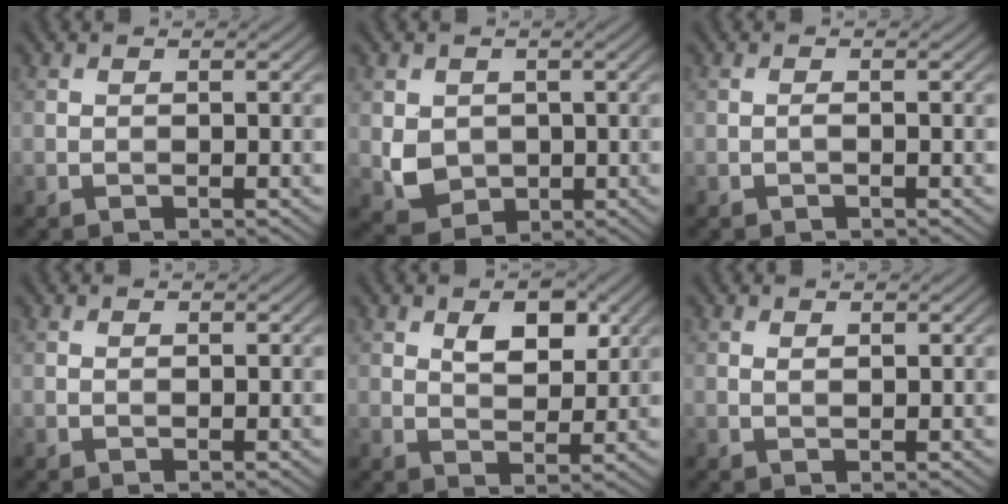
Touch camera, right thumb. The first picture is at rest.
{"total": 4.3, "force": [0.3, 3.8, 2.0], "torque": [-0.055, -0.012, 0.009]}
{"total": 0.5, "force": [-0.3, 0.0, 0.4], "torque": [-0.011, 0.003, -0.006]}
{"total": 0.0}
{"total": 4.9, "force": [2.1, 2.7, 3.5], "torque": [-0.059, -0.004, 0.035]}
{"total": 0.8, "force": [0.5, 0.3, 0.6], "torque": [-0.015, -0.002, 0.011]}